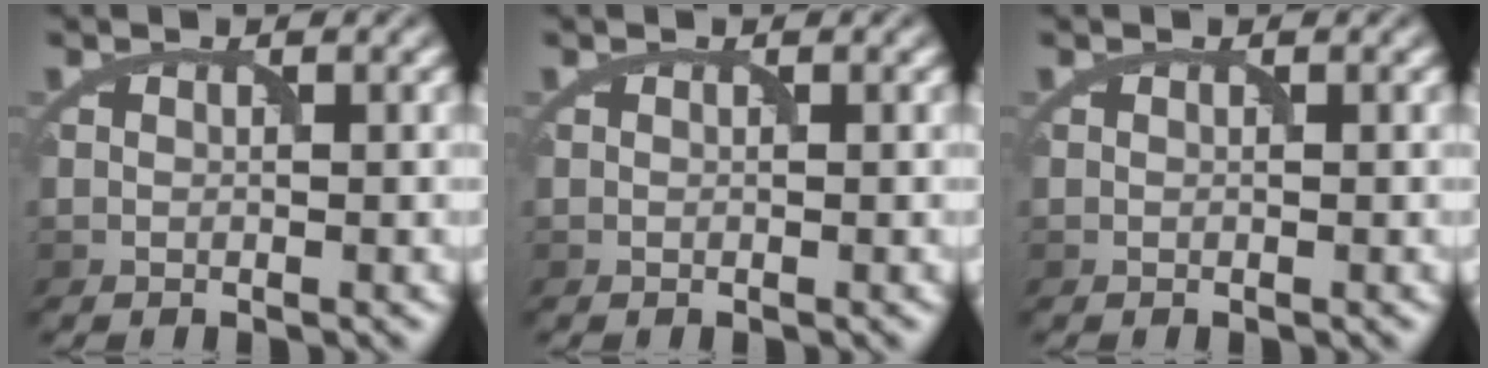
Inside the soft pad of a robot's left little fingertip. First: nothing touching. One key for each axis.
{"total": 0.0}
{"total": 0.0}